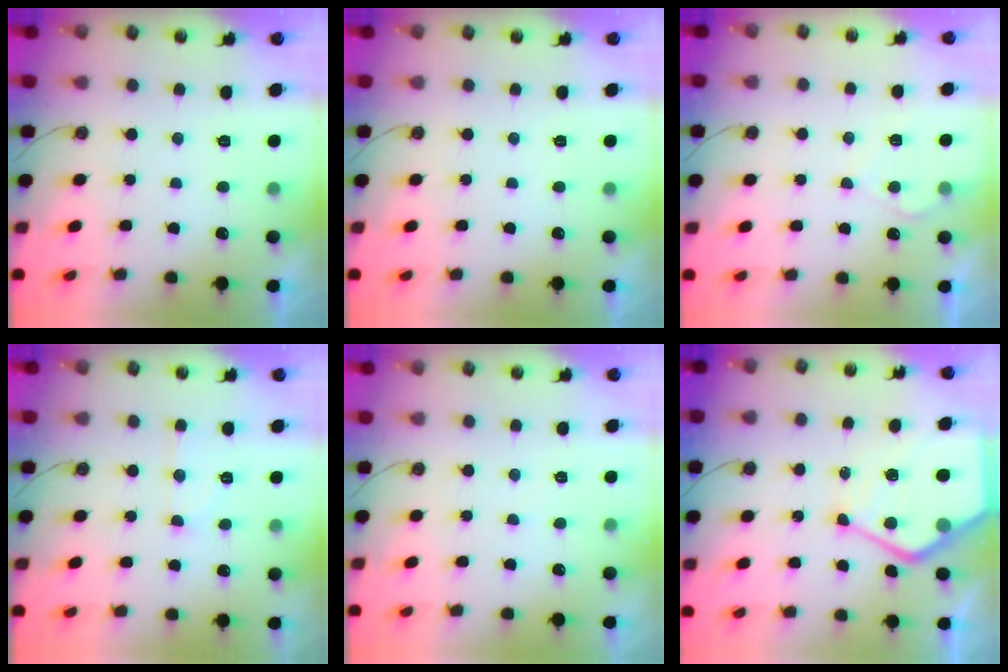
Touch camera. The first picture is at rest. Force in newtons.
{"total": 0.0}
{"total": 6.9, "press": 6.9, "slide": 0.7}
{"total": 7.5, "press": 7.5, "slide": 0.6}
{"total": 2.8, "press": 2.7, "slide": 0.5}
{"total": 16.4, "press": 16.4, "slide": 1.5}